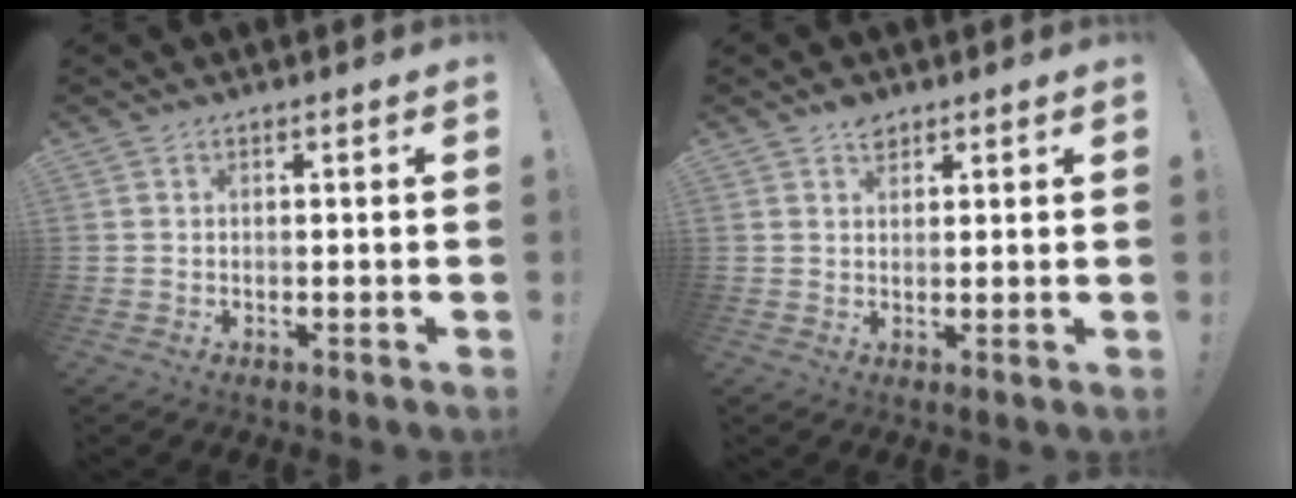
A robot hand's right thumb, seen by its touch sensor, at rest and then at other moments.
{"total": 3.2, "force": [2.4, 1.8, 1.0], "torque": [-0.002, -0.012, 0.042]}